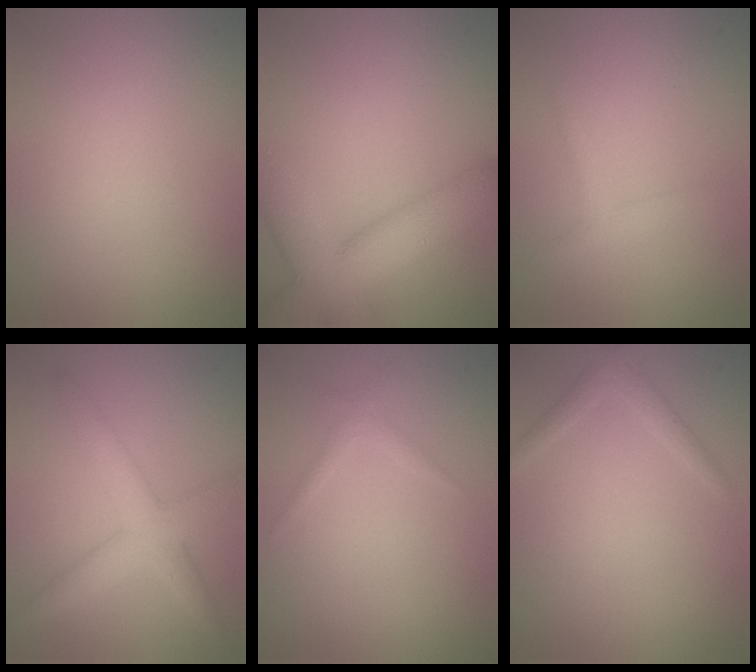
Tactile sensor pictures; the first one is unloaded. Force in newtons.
{"total": 9.1, "press": 9.0, "slide": 0.6}
{"total": 1.3, "press": 1.3, "slide": 0.1}
{"total": 4.3, "press": 4.3, "slide": 0.1}
{"total": 1.0, "press": 1.0, "slide": 0.0}
{"total": 1.4, "press": 1.4, "slide": 0.1}